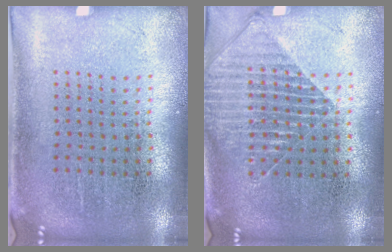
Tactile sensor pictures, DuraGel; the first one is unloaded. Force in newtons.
{"total": 1.6, "press": 1.4, "slide": 0.8}